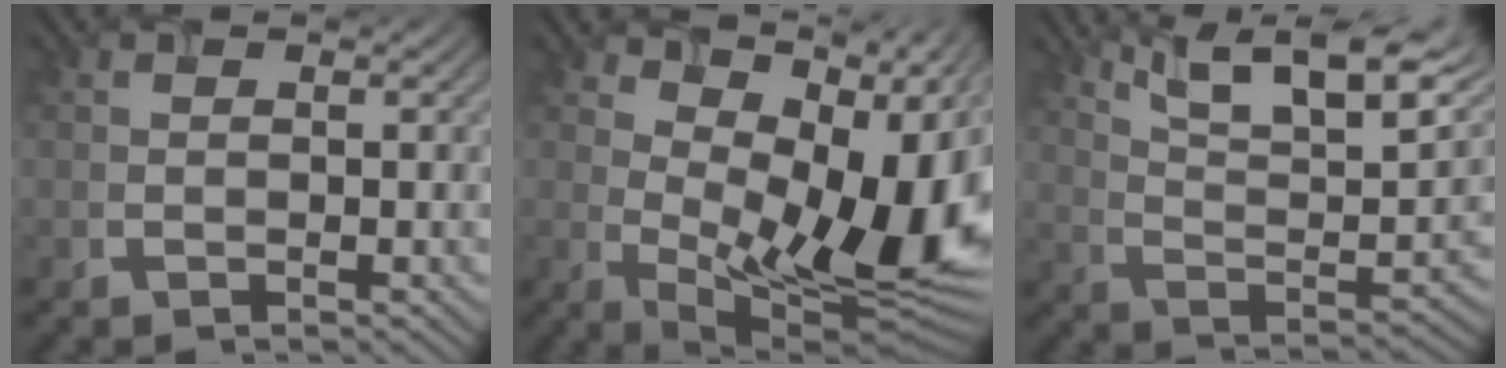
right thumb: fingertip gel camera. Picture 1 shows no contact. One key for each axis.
{"total": 13.9, "fx": 3.2, "fy": 6.8, "fz": 11.7, "tx": -0.178, "ty": -0.008, "tz": 0.076}
{"total": 14.8, "fx": 10.0, "fy": 4.6, "fz": 9.8, "tx": -0.178, "ty": 0.002, "tz": 0.154}